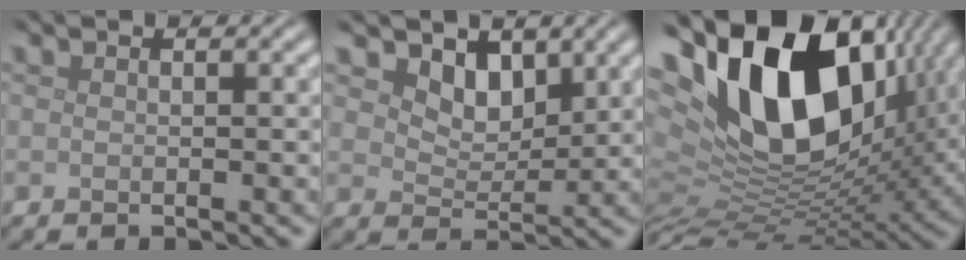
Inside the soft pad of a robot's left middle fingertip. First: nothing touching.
{"total": 3.0, "force": [2.1, 1.7, 1.2], "torque": [-0.032, -0.014, 0.034]}
{"total": 16.2, "force": [6.1, 8.3, 12.5], "torque": [-0.224, 0.016, 0.098]}